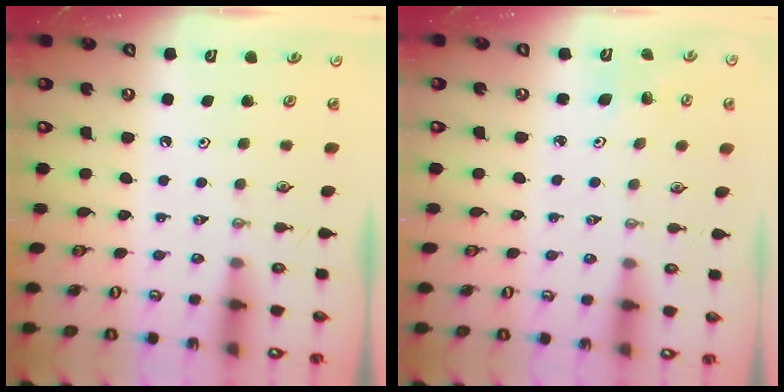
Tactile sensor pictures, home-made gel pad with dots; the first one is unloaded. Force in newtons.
{"total": 2.1, "press": 2.1, "slide": 0.2}